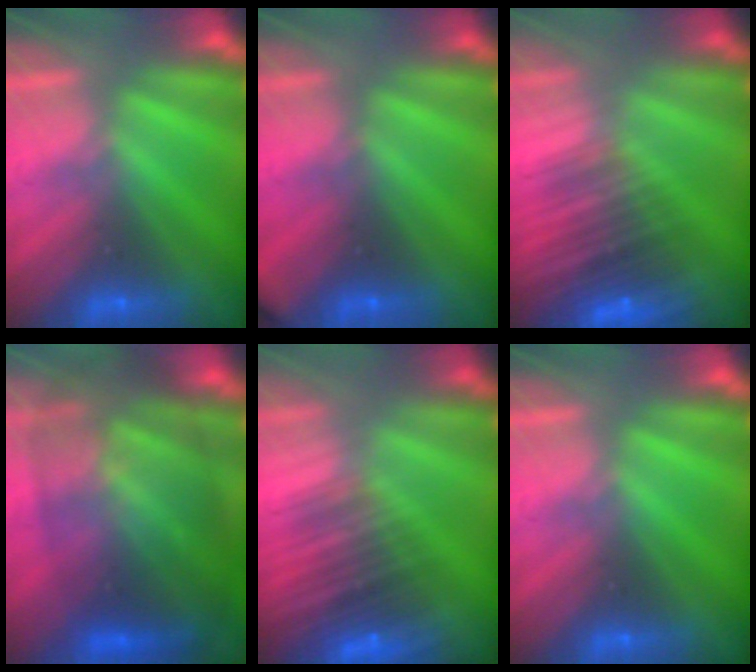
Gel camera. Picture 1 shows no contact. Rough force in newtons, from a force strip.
{"total": 2.2}
{"total": 7.1}
{"total": 7.7}
{"total": 7.1}
{"total": 0.0}